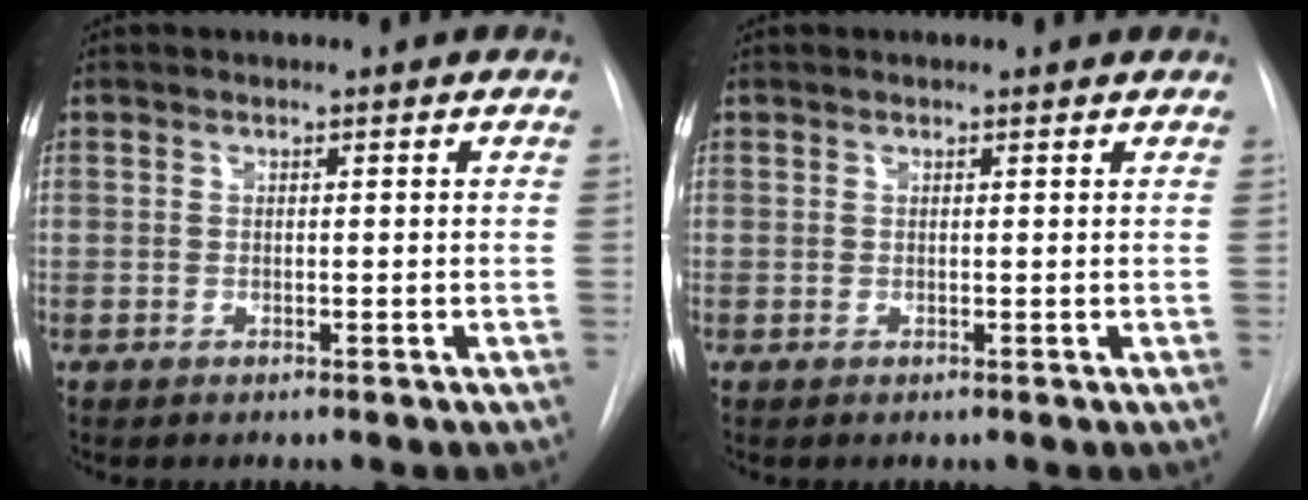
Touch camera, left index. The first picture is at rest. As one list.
[{"total": 1.5, "force": [1.4, 0.3, 0.5], "torque": [-0.013, 0.013, 0.014]}]